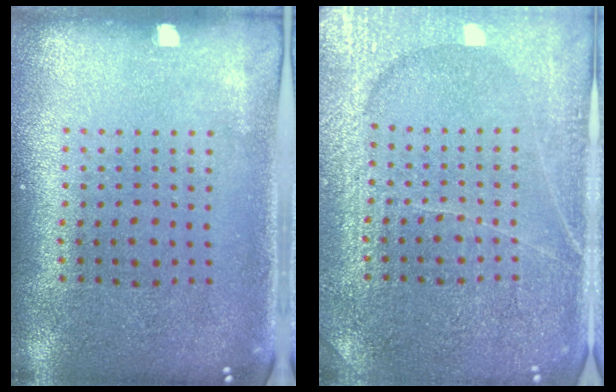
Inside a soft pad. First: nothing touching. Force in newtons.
{"total": 3.8, "press": 3.7, "slide": 0.8}